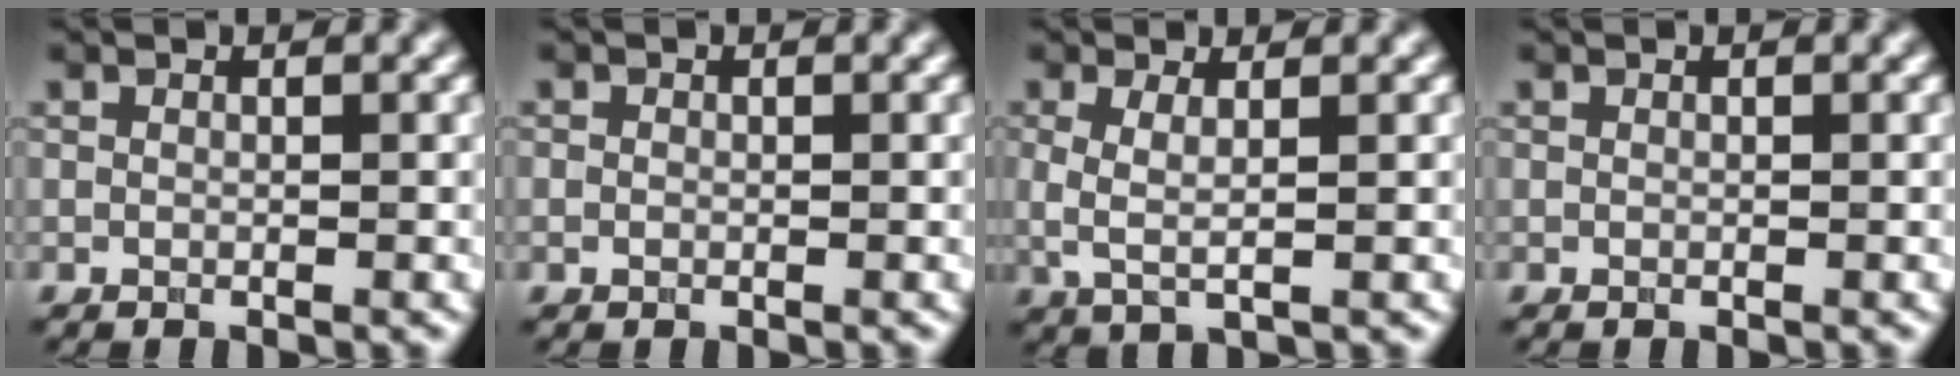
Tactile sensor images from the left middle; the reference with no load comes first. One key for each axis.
{"total": 0.6, "fx": 0.0, "fy": 0.6, "fz": 0.2, "tx": 0.000, "ty": -0.003, "tz": -0.002}
{"total": 2.3, "fx": 0.3, "fy": 0.6, "fz": 2.2, "tx": -0.046, "ty": -0.003, "tz": 0.006}
{"total": 0.0}